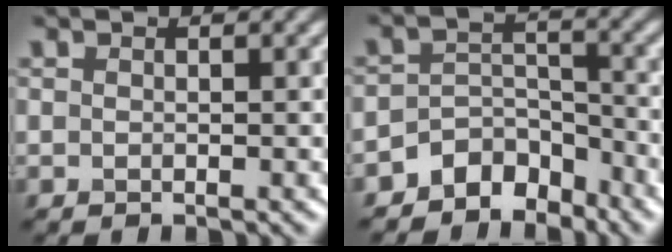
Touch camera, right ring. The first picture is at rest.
{"total": 4.9, "force": [-4.0, 2.6, 1.2], "torque": [-0.004, -0.001, -0.073]}